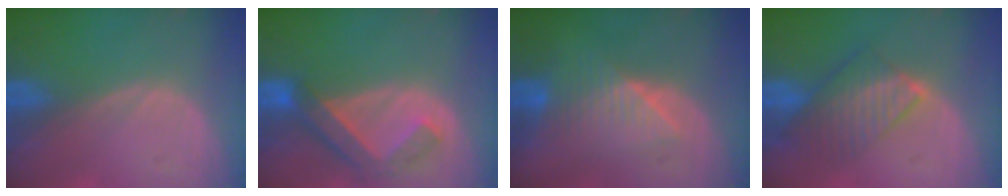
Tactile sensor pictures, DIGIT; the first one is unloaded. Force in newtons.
{"total": 6.2, "press": 6.0, "slide": 1.4}
{"total": 6.6, "press": 6.6, "slide": 0.5}
{"total": 6.8, "press": 6.7, "slide": 1.0}